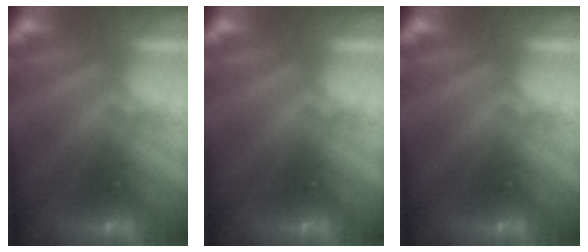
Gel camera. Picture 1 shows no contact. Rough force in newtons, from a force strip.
{"total": 0.0}
{"total": 0.0}